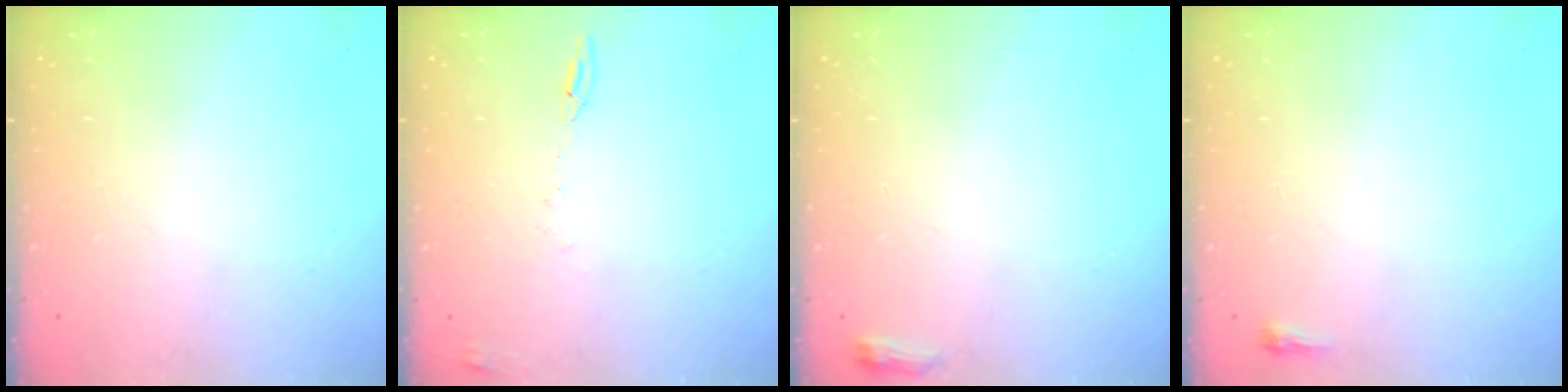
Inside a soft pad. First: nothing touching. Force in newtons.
{"total": 5.2, "press": 5.1, "slide": 0.7}
{"total": 4.7, "press": 4.6, "slide": 0.8}
{"total": 2.4, "press": 2.4, "slide": 0.6}